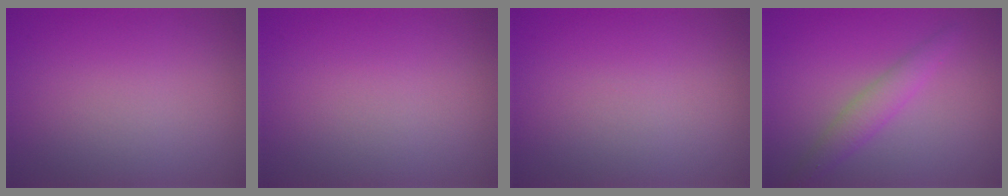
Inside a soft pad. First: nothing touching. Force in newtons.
{"total": 0.0}
{"total": 0.0}
{"total": 2.3, "press": 2.3, "slide": 0.1}